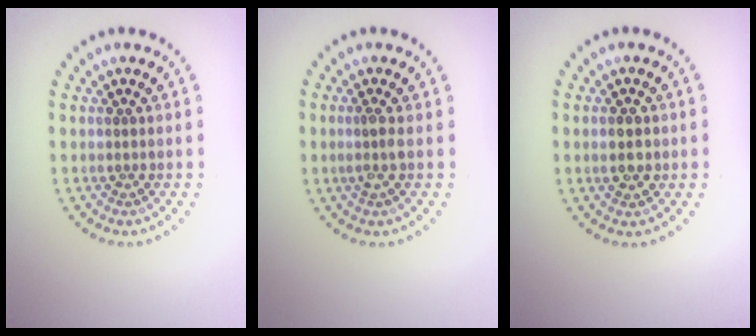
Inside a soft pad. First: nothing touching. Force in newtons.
{"total": 1.3, "press": 1.0, "slide": 0.9}
{"total": 1.6, "press": 1.6, "slide": 0.0}